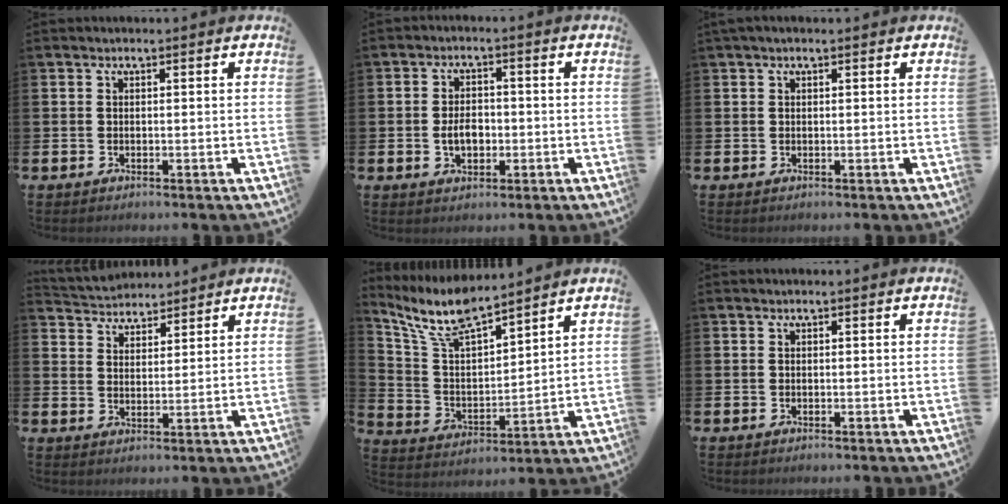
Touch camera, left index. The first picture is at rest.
{"total": 3.6, "force": [-0.7, 2.4, 2.6], "torque": [-0.034, -0.002, -0.018]}
{"total": 0.7, "force": [0.5, 0.2, 0.5], "torque": [-0.008, 0.002, 0.007]}
{"total": 3.8, "force": [3.6, 1.1, -0.5], "torque": [-0.012, -0.019, 0.066]}
{"total": 9.2, "force": [8.3, 1.7, 3.6], "torque": [-0.107, -0.037, 0.153]}
{"total": 0.0}